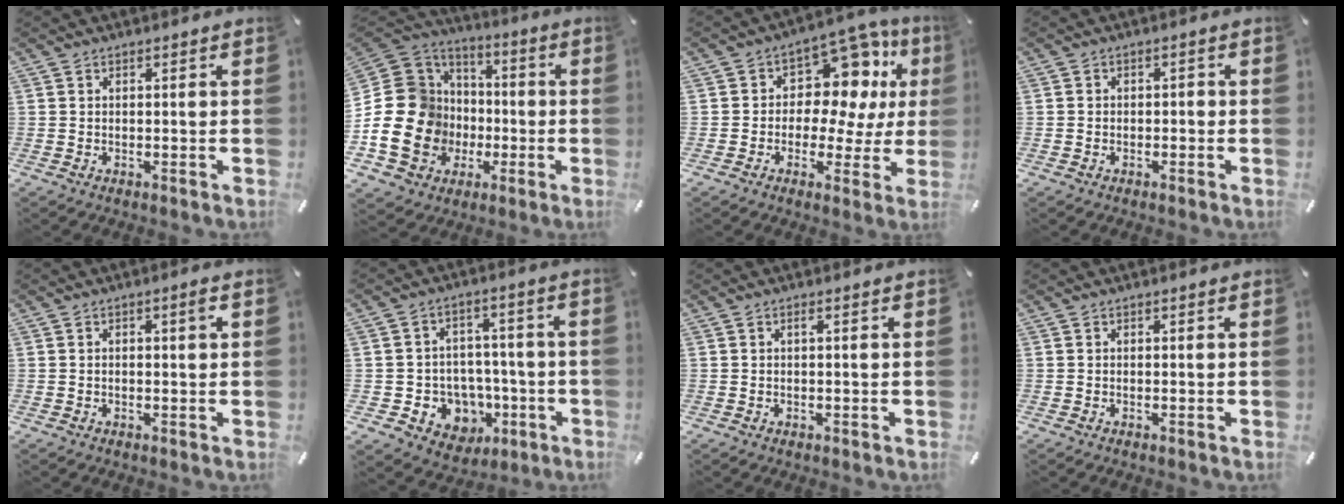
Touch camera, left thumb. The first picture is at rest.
{"total": 21.3, "force": [-4.6, 18.7, 9.1], "torque": [-0.183, 0.014, -0.054]}
{"total": 12.5, "force": [4.9, 8.6, 7.7], "torque": [-0.103, -0.043, 0.092]}
{"total": 1.4, "force": [-0.9, 1.0, 0.3], "torque": [-0.008, 0.006, -0.021]}
{"total": 2.0, "force": [0.3, 0.4, 1.9], "torque": [-0.027, 0.001, 0.002]}
{"total": 9.8, "force": [-1.8, 9.3, 2.5], "torque": [-0.041, 0.009, -0.016]}
{"total": 0.9, "force": [0.1, 0.2, 0.9], "torque": [-0.017, 0.000, 0.001]}
{"total": 0.0}